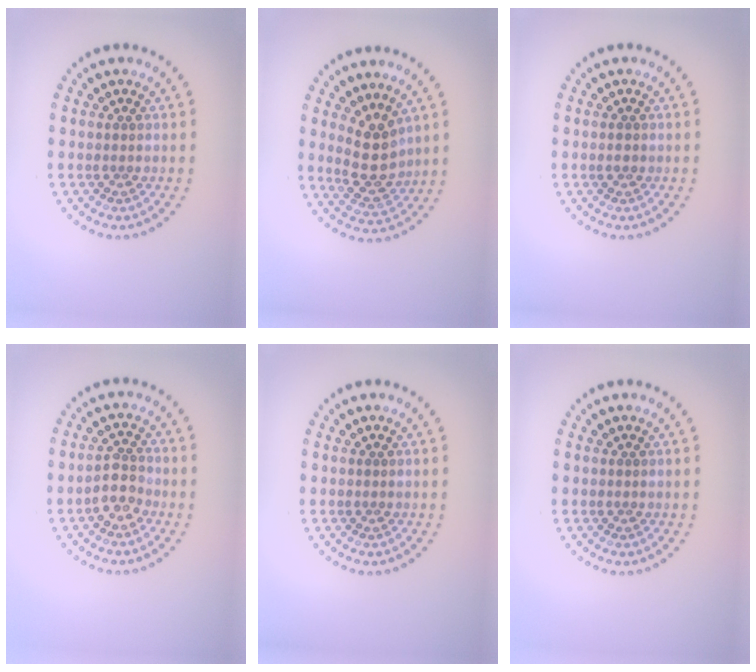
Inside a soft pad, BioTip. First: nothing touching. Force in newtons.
{"total": 3.8, "press": 3.4, "slide": 1.7}
{"total": 0.9, "press": 0.9, "slide": 0.0}
{"total": 2.4, "press": 2.1, "slide": 1.2}
{"total": 0.0}
{"total": 0.0}